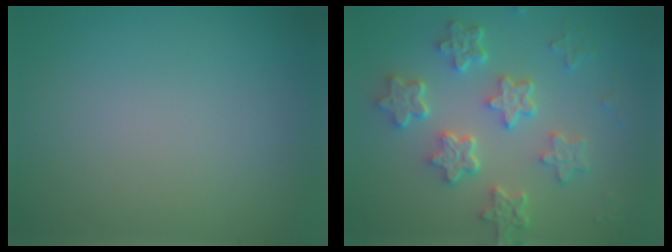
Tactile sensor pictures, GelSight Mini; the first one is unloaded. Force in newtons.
{"total": 5.8, "press": 4.5, "slide": 3.6}